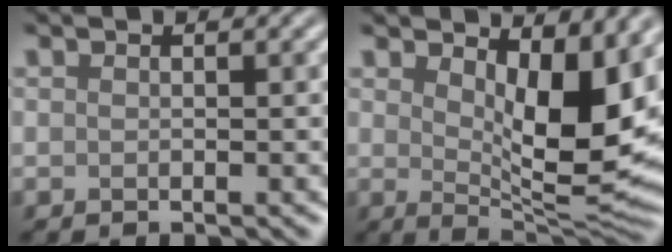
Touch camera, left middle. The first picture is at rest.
{"total": 9.0, "force": [2.5, 3.4, 7.9], "torque": [-0.126, -0.019, 0.047]}